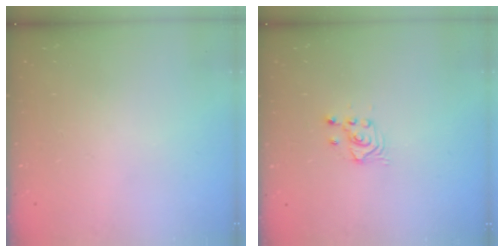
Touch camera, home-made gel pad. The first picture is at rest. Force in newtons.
{"total": 2.6, "press": 2.6, "slide": 0.1}